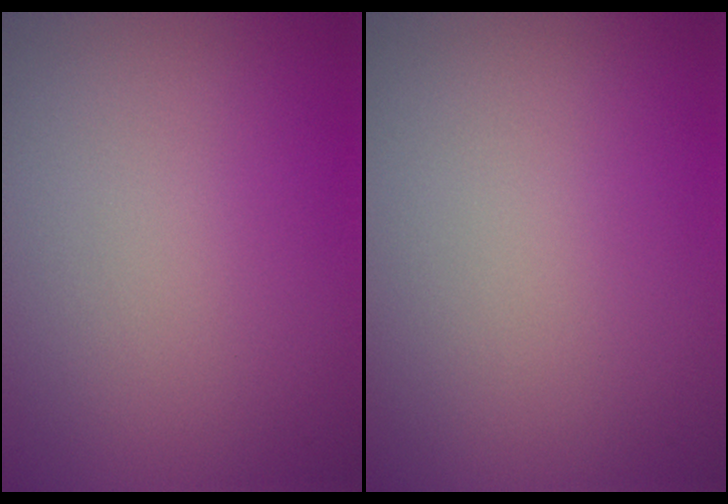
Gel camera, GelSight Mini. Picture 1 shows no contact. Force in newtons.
{"total": 0.0}